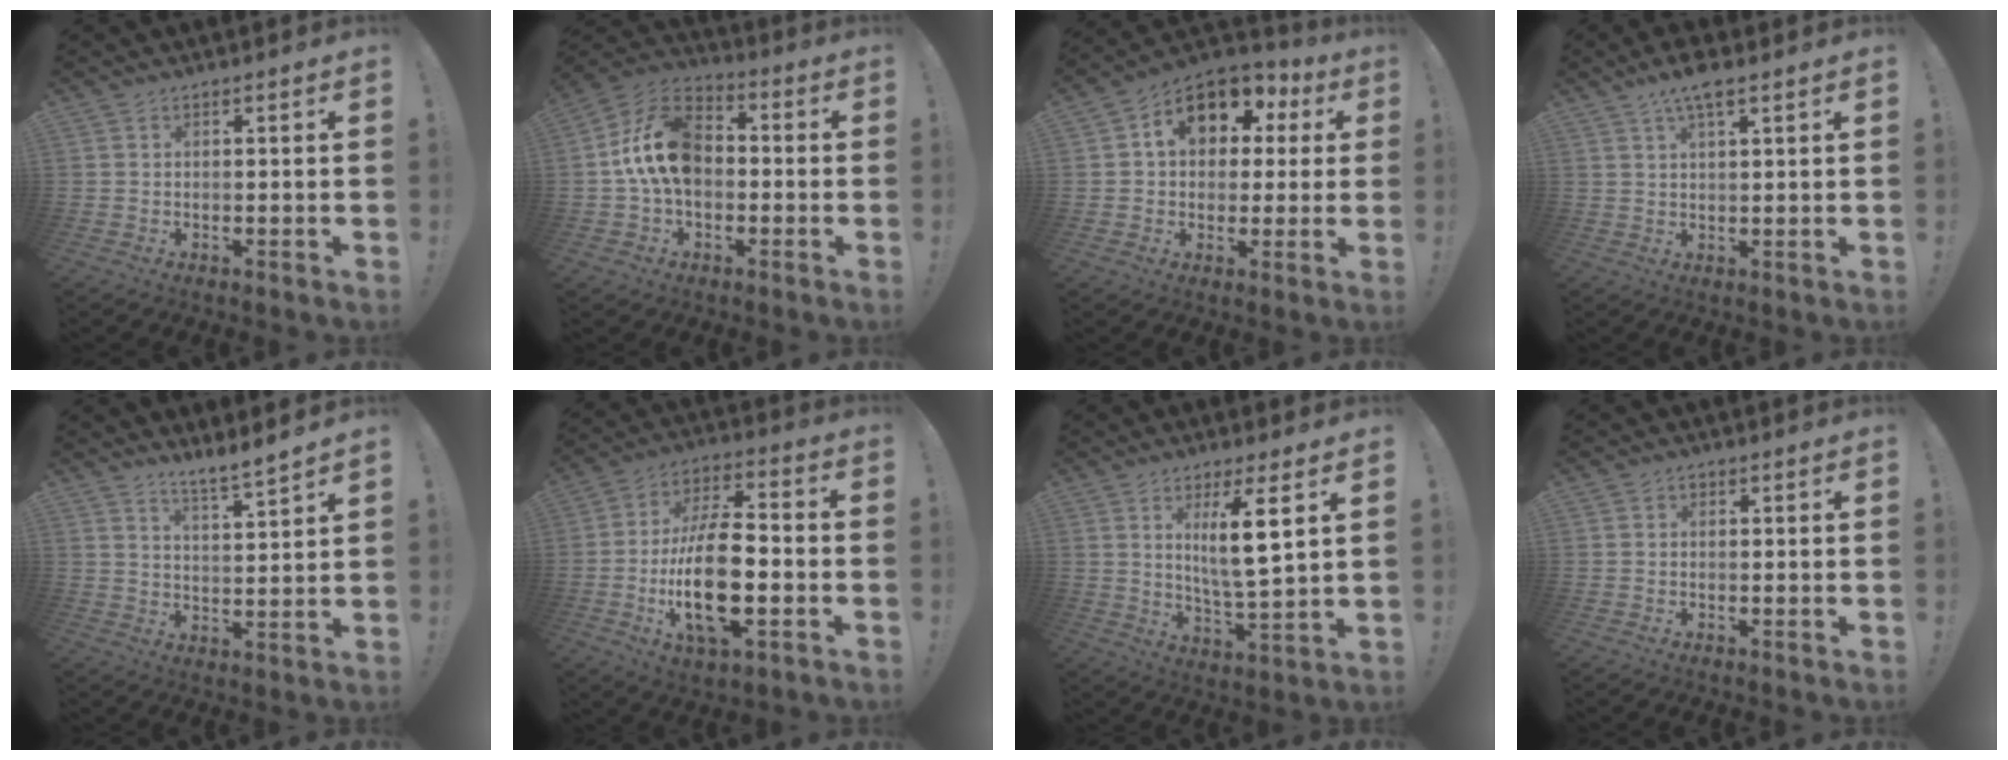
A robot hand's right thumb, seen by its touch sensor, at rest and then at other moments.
{"total": 16.0, "force": [0.2, 11.0, 11.6], "torque": [-0.206, 0.025, 0.004]}
{"total": 12.4, "force": [4.3, 9.1, 7.3], "torque": [-0.101, -0.013, 0.078]}
{"total": 6.2, "force": [4.0, 1.5, 4.5], "torque": [-0.073, -0.016, 0.066]}
{"total": 6.3, "force": [5.6, -0.3, 2.9], "torque": [-0.049, -0.042, 0.095]}
{"total": 19.3, "force": [-4.6, 8.2, 16.8], "torque": [-0.331, 0.006, -0.077]}
{"total": 10.6, "force": [3.8, 1.3, 9.8], "torque": [-0.160, -0.025, 0.056]}
{"total": 0.6, "force": [0.0, 0.6, 0.1], "torque": [0.004, -0.001, -0.001]}